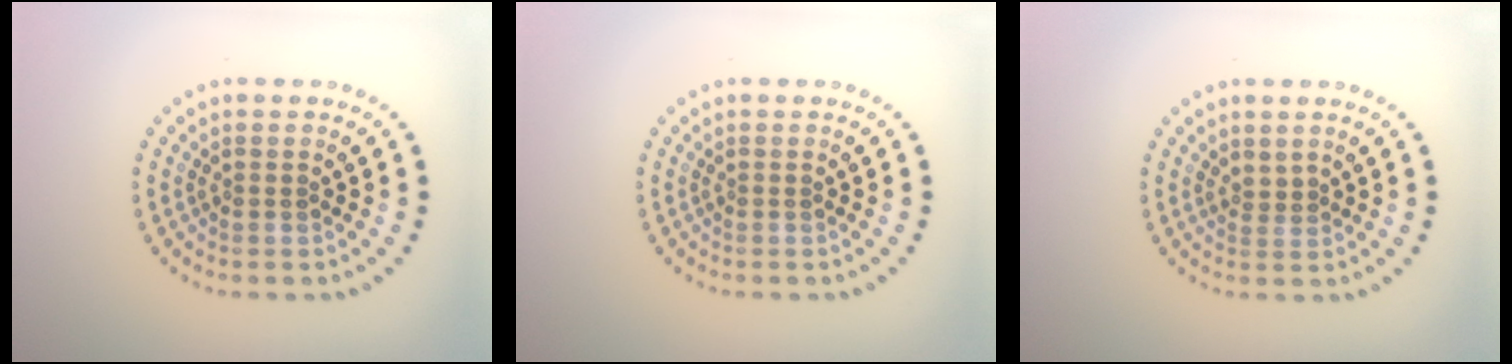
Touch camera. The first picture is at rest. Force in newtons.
{"total": 0.0}
{"total": 0.8, "press": 0.4, "slide": 0.7}